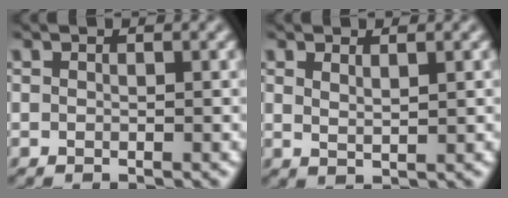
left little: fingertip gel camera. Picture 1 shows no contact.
{"total": 1.2, "force": [0.7, 0.2, 0.9], "torque": [-0.023, -0.002, 0.015]}